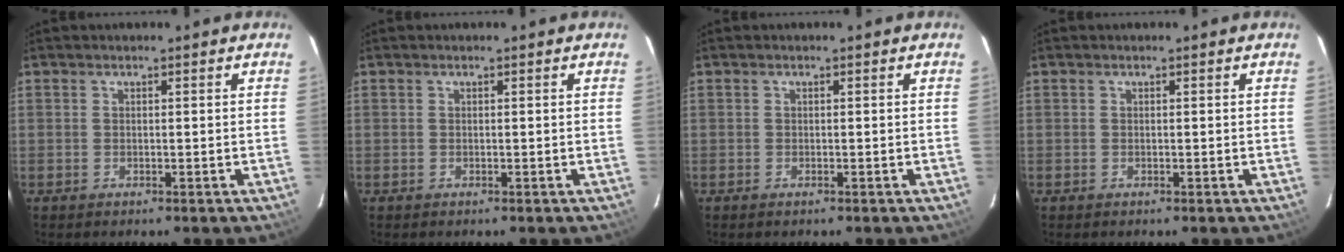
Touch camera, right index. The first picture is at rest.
{"total": 0.0}
{"total": 0.0}
{"total": 0.0}